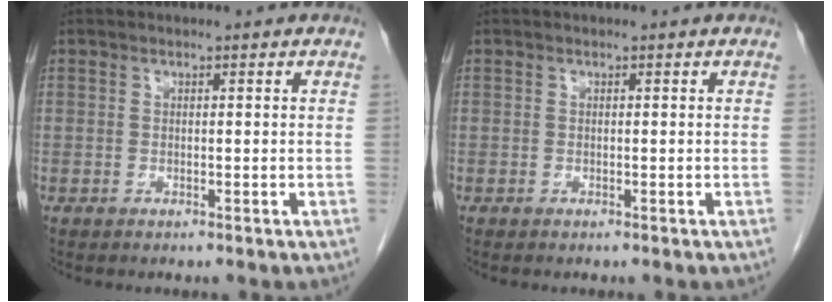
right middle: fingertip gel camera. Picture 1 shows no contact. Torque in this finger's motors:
{"motor_torque": [0.09, -0.31, 0.02, 0.01]}